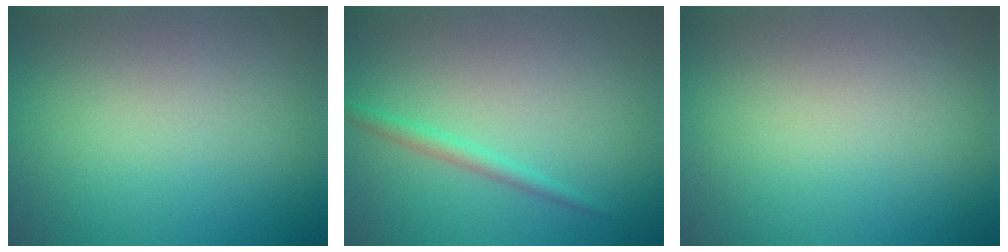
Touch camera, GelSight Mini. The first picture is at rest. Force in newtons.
{"total": 1.3, "press": 1.3, "slide": 0.1}
{"total": 0.0}